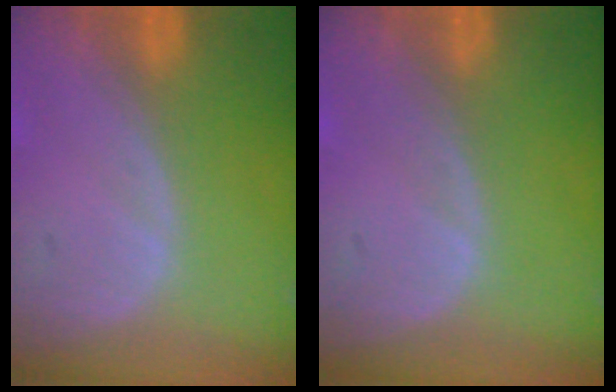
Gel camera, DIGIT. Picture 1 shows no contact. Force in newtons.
{"total": 0.0}